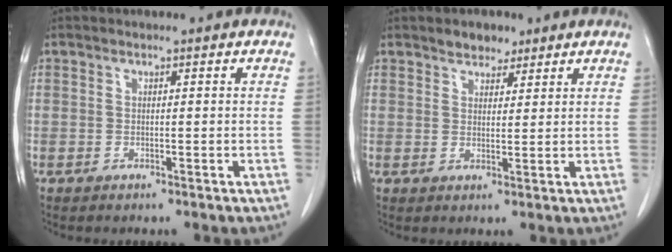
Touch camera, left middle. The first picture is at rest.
{"total": 3.2, "force": [2.4, 1.8, 1.0], "torque": [-0.015, 0.003, 0.038]}